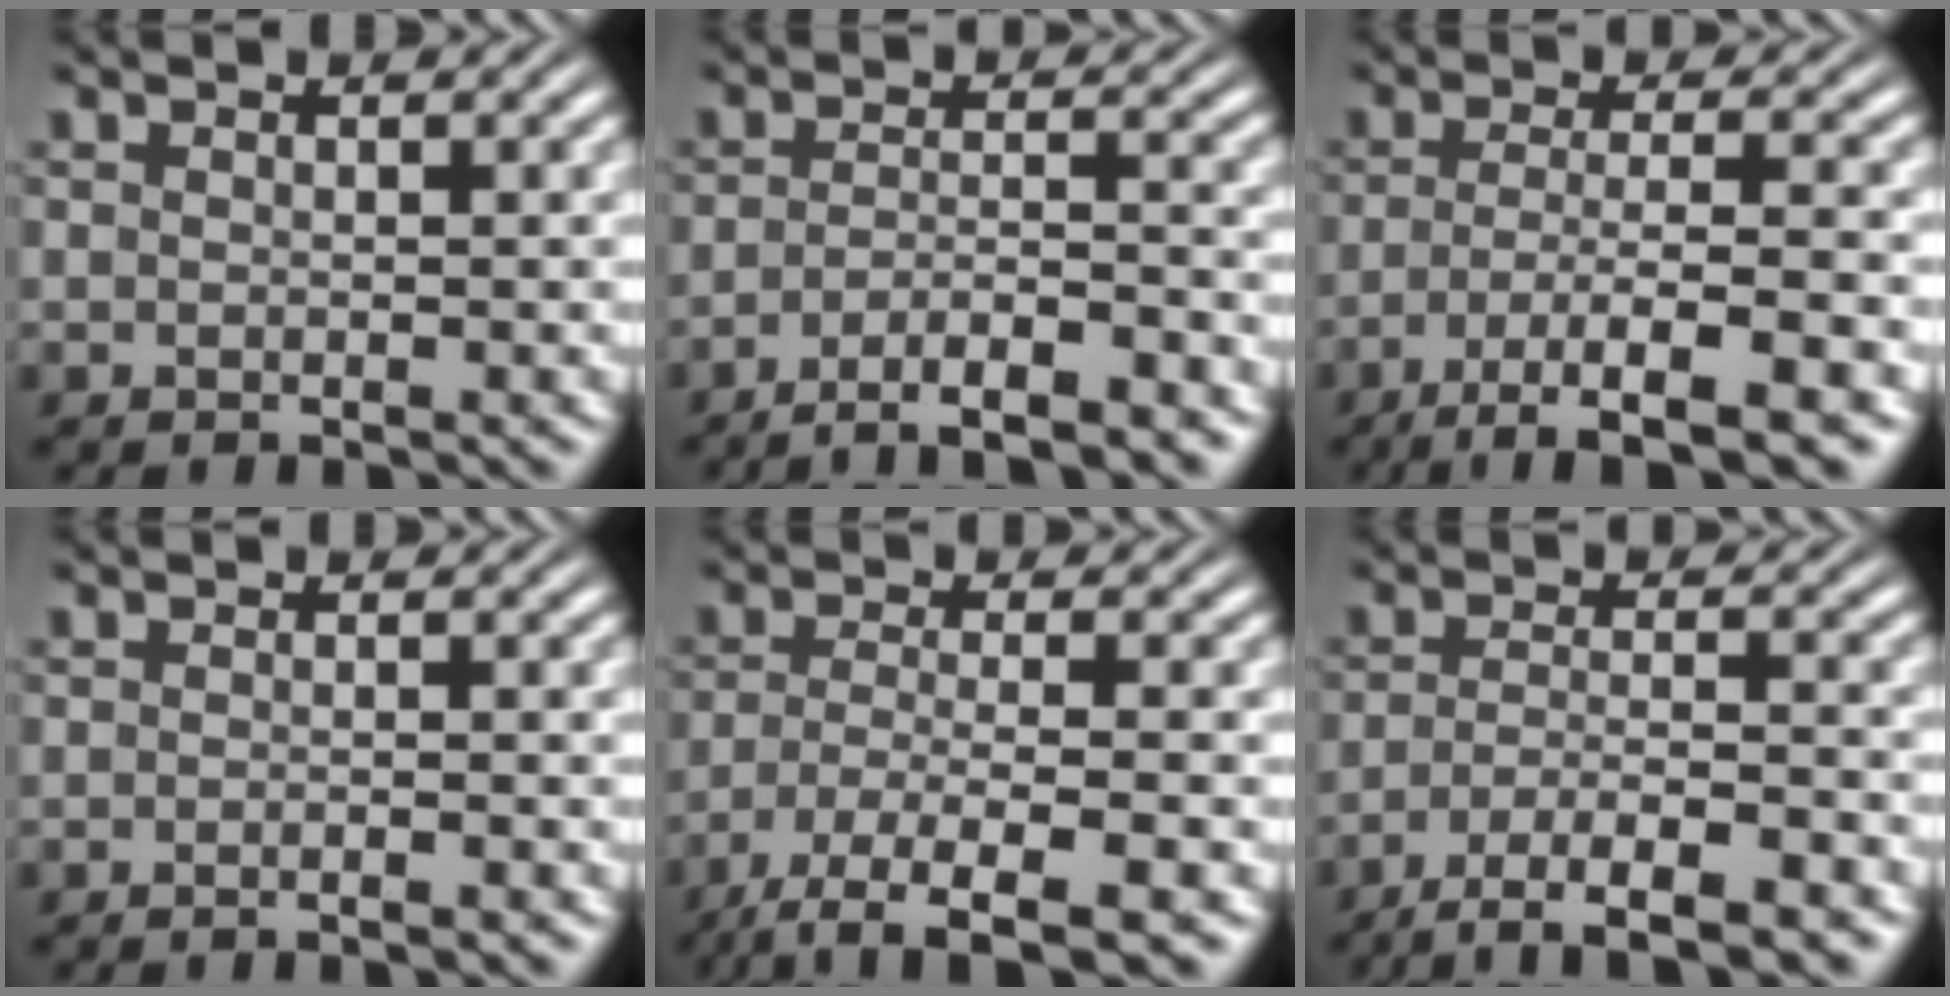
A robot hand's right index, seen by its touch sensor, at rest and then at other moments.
{"total": 6.3, "force": [-5.7, 1.3, 2.4], "torque": [-0.039, -0.024, -0.085]}
{"total": 9.0, "force": [-6.7, 2.1, 5.6], "torque": [-0.088, -0.035, -0.081]}
{"total": 1.1, "force": [-1.0, -0.1, 0.4], "torque": [-0.007, 0.005, -0.023]}
{"total": 8.8, "force": [-6.8, 2.5, 5.1], "torque": [-0.089, -0.043, -0.080]}
{"total": 7.8, "force": [-6.3, 2.2, 4.1], "torque": [-0.060, -0.027, -0.087]}